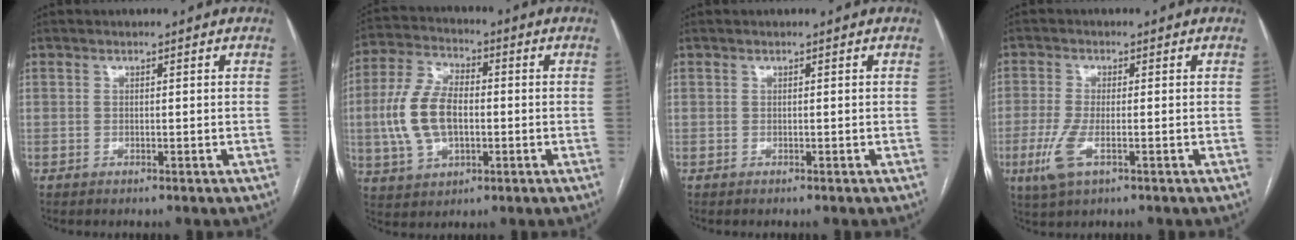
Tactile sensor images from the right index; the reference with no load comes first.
{"total": 11.6, "force": [-0.8, 6.4, 9.7], "torque": [-0.221, 0.018, -0.012]}
{"total": 0.0}
{"total": 5.5, "force": [-2.1, 1.4, 4.8], "torque": [-0.120, -0.016, -0.040]}